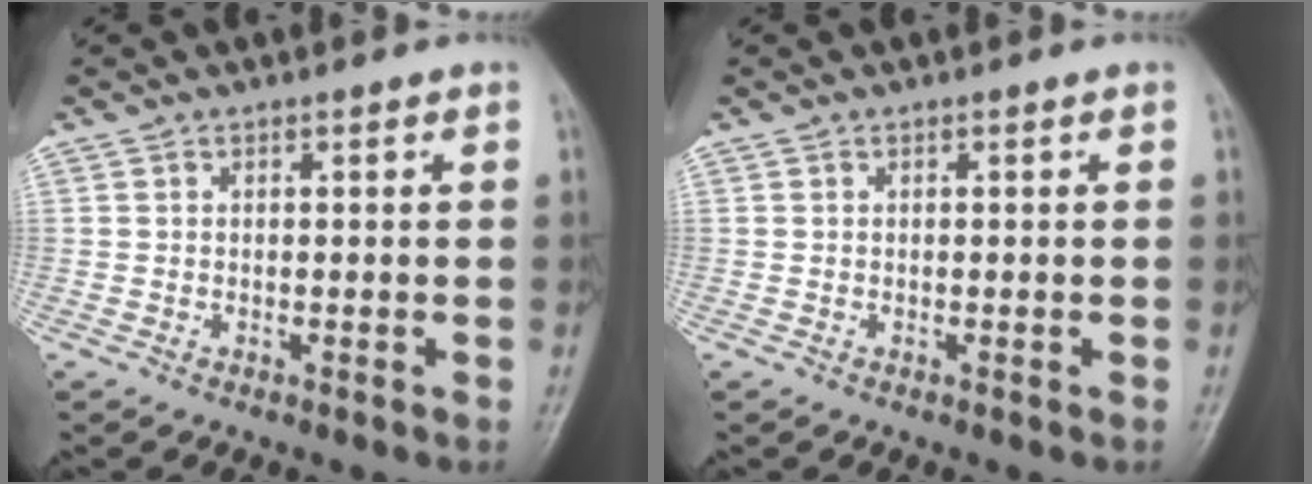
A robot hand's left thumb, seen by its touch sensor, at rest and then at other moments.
{"total": 0.0}